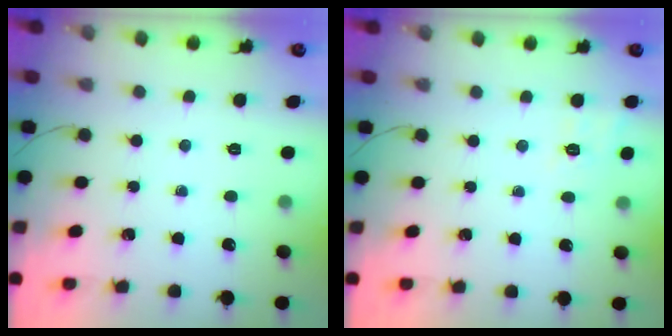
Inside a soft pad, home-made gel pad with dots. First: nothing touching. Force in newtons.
{"total": 3.1, "press": 2.3, "slide": 2.2}